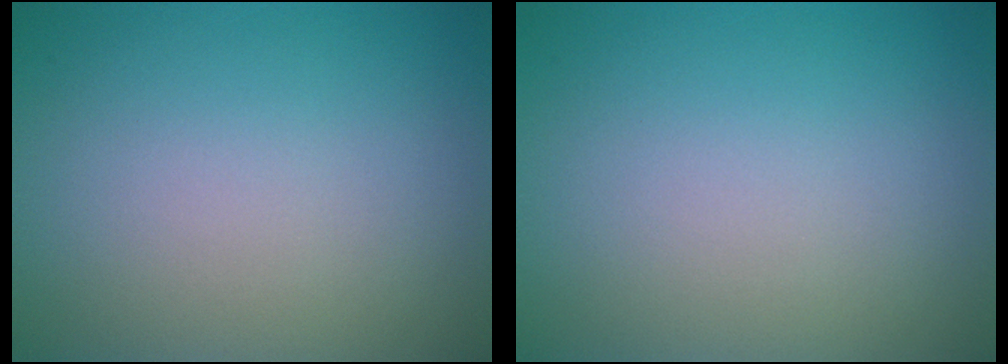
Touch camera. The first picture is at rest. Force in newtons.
{"total": 0.0}